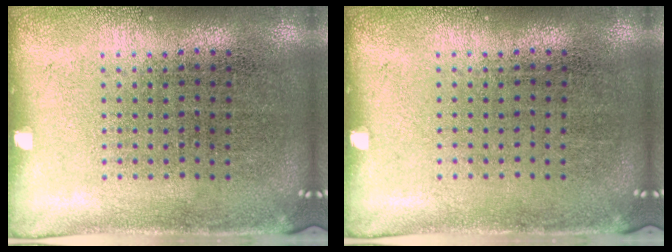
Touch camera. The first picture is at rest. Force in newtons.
{"total": 0.0}